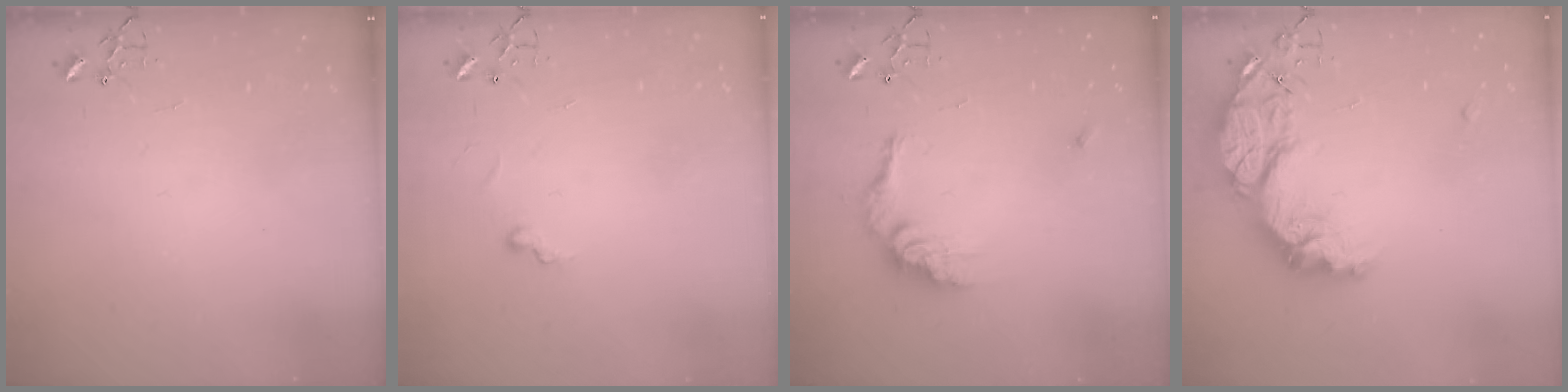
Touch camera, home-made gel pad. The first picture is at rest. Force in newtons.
{"total": 5.6, "press": 5.6, "slide": 0.5}
{"total": 13.3, "press": 13.2, "slide": 1.1}
{"total": 20.5, "press": 20.5, "slide": 1.5}